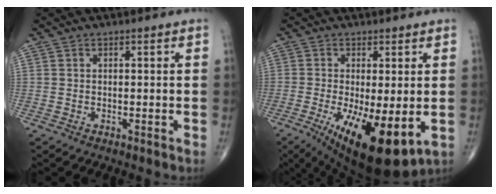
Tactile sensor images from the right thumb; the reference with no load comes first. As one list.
[{"total": 15.0, "force": [-4.2, 5.1, 13.5], "torque": [-0.207, -0.025, -0.048]}]